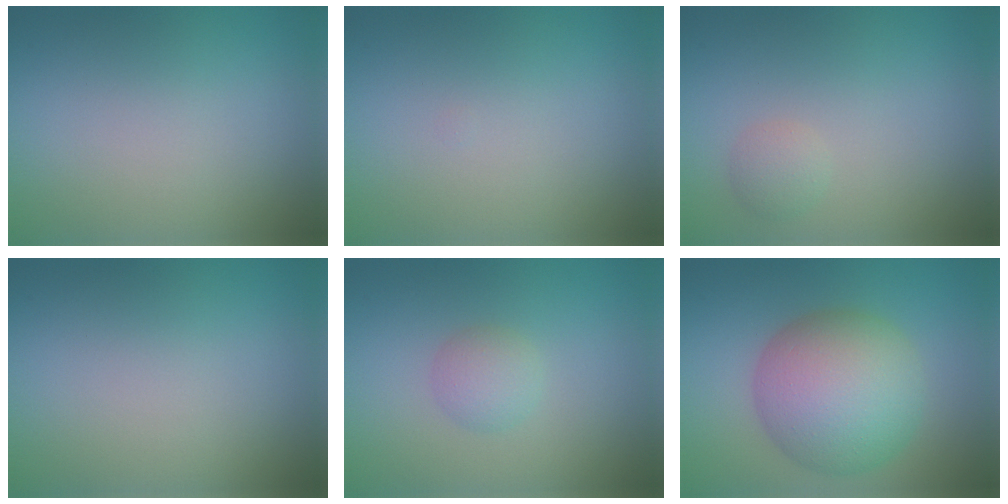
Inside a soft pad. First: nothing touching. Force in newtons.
{"total": 0.0}
{"total": 1.3, "press": 1.3, "slide": 0.1}
{"total": 0.0}
{"total": 1.9, "press": 1.9, "slide": 0.1}
{"total": 9.7, "press": 9.7, "slide": 0.2}